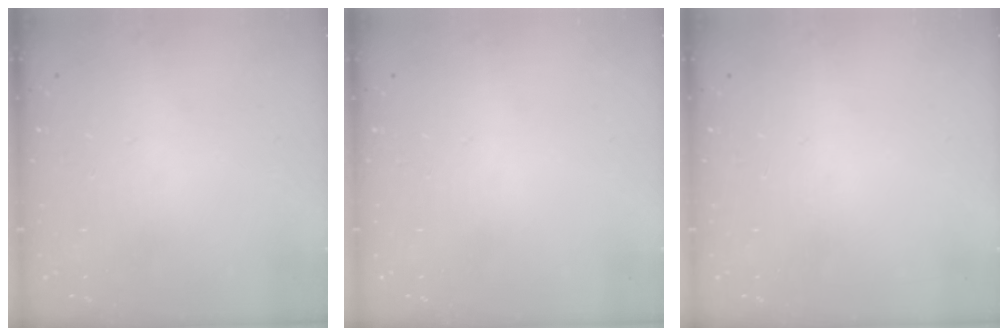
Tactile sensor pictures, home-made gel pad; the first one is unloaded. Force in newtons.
{"total": 0.0}
{"total": 0.0}